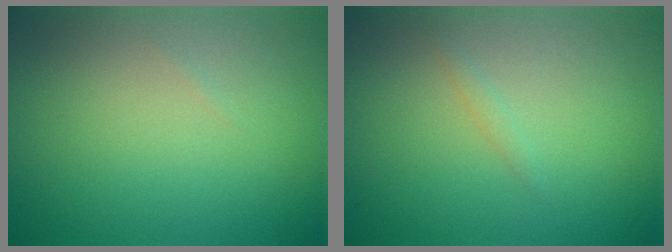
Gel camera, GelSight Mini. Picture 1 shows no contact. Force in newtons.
{"total": 0.6, "press": 0.6, "slide": 0.0}